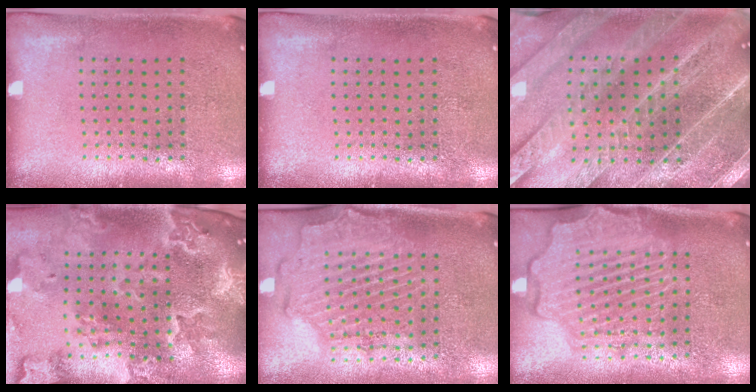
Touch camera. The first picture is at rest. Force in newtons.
{"total": 0.0}
{"total": 4.0, "press": 3.7, "slide": 1.5}
{"total": 4.1, "press": 3.5, "slide": 2.2}
{"total": 1.8, "press": 1.7, "slide": 0.6}
{"total": 3.6, "press": 3.6, "slide": 0.4}